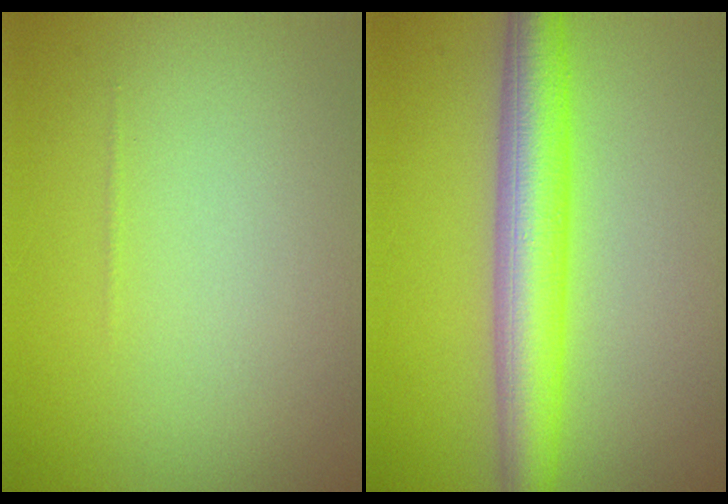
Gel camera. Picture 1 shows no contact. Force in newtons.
{"total": 6.7, "press": 6.7, "slide": 0.1}